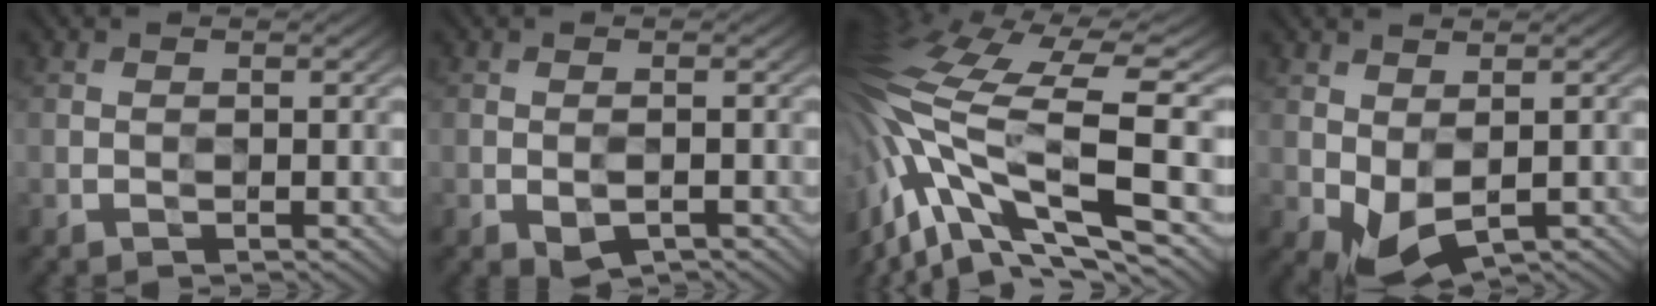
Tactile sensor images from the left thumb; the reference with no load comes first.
{"total": 0.8, "force": [-0.7, 0.3, 0.3], "torque": [-0.010, -0.001, -0.010]}
{"total": 16.7, "force": [-2.0, 6.1, 15.4], "torque": [-0.346, -0.012, -0.019]}
{"total": 2.9, "force": [0.2, 1.9, 2.2], "torque": [-0.055, 0.002, 0.005]}